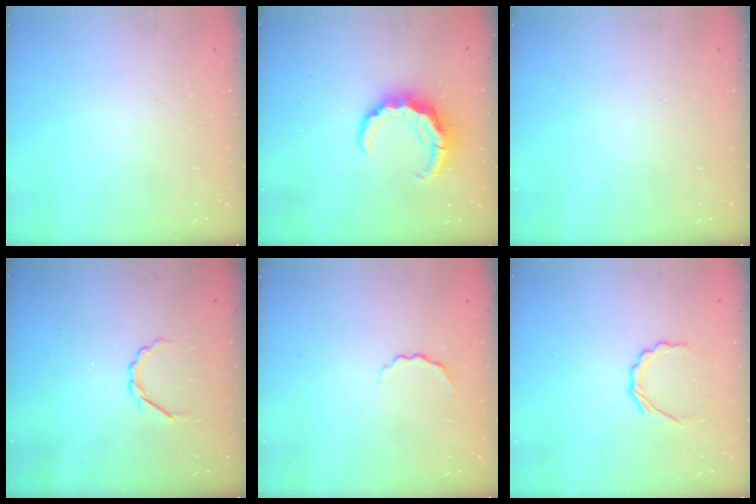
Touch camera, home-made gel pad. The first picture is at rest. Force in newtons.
{"total": 7.5, "press": 7.5, "slide": 1.0}
{"total": 0.0}
{"total": 2.5, "press": 2.4, "slide": 0.8}
{"total": 2.1, "press": 2.0, "slide": 0.8}
{"total": 5.1, "press": 4.9, "slide": 1.4}